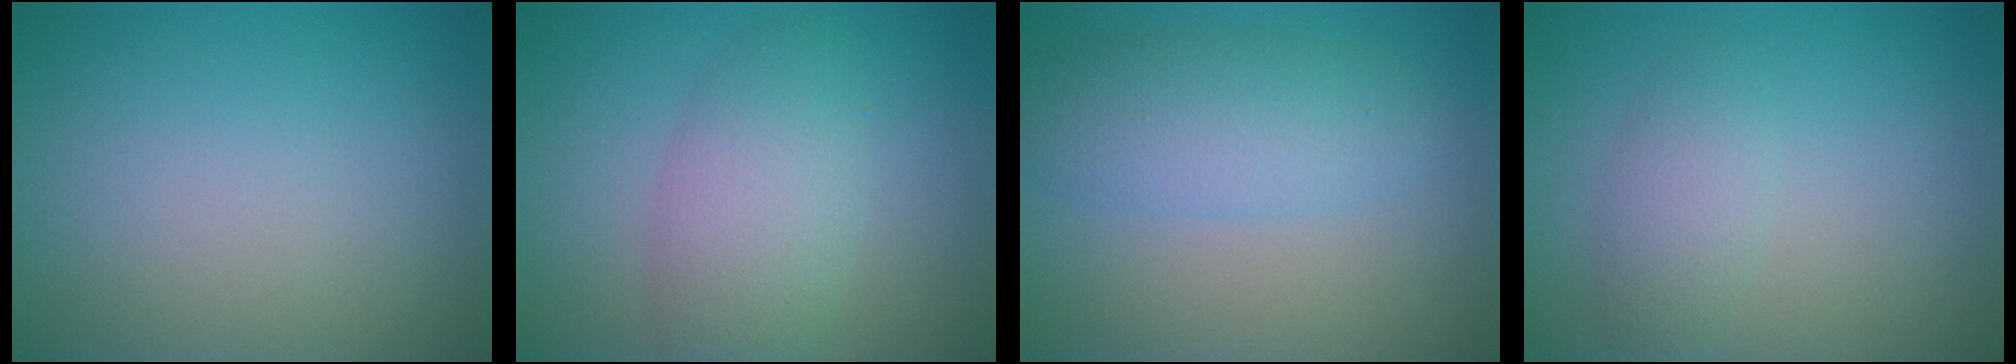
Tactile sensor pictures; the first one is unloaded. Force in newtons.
{"total": 4.6, "press": 4.6, "slide": 0.2}
{"total": 4.3, "press": 4.3, "slide": 0.1}
{"total": 2.0, "press": 2.0, "slide": 0.1}